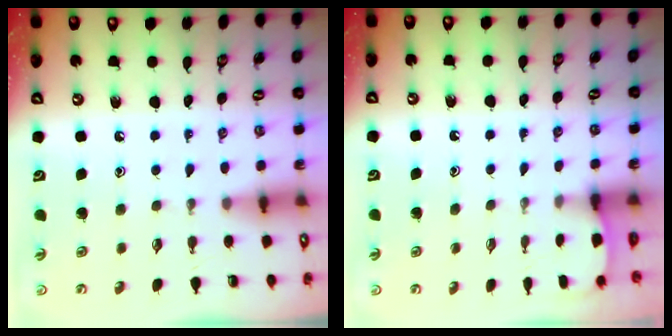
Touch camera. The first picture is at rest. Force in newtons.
{"total": 1.2, "press": 1.2, "slide": 0.1}